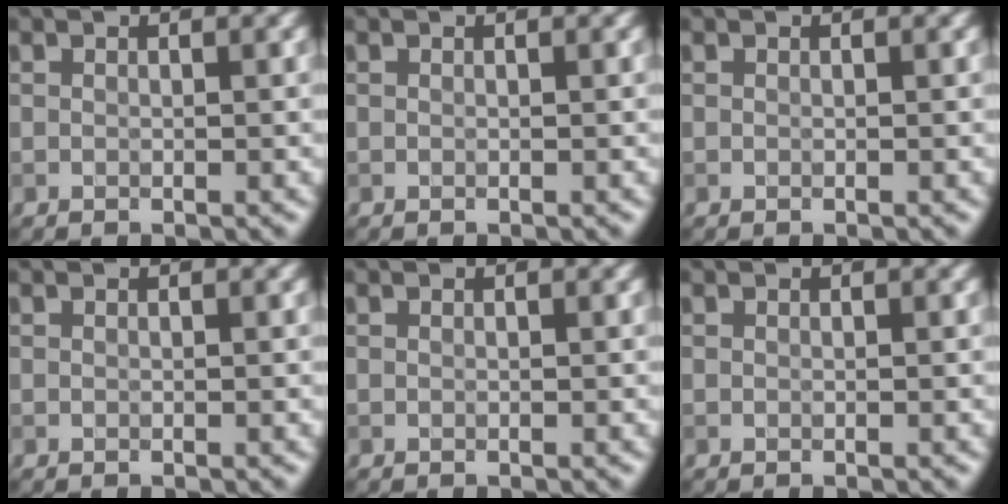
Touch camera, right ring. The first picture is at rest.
{"total": 0.0}
{"total": 0.0}
{"total": 0.0}
{"total": 0.0}
{"total": 0.0}